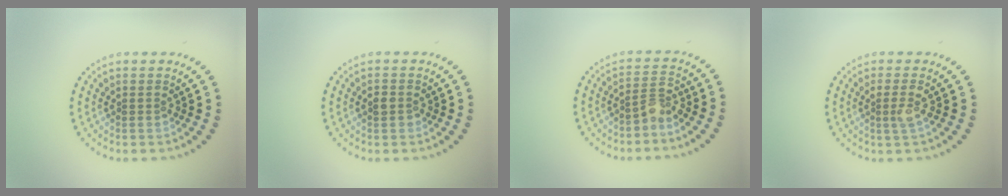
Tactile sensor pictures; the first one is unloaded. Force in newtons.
{"total": 1.0, "press": 1.0, "slide": 0.3}
{"total": 2.0, "press": 1.5, "slide": 1.3}
{"total": 1.6, "press": 1.3, "slide": 0.8}